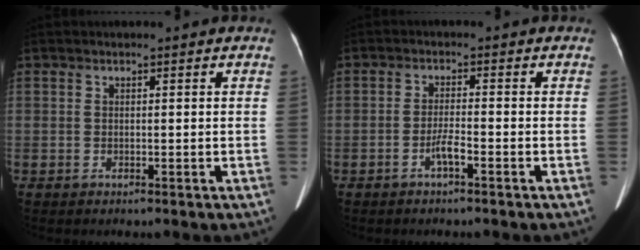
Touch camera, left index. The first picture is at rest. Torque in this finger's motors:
{"motor_torque": [0.01, 0.00, 0.04, 0.01]}